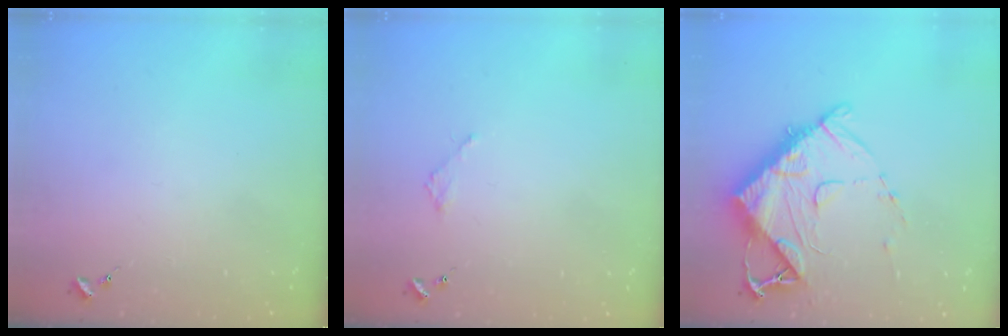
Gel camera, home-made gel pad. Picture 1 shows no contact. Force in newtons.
{"total": 1.8, "press": 1.8, "slide": 0.2}
{"total": 13.6, "press": 13.6, "slide": 0.8}